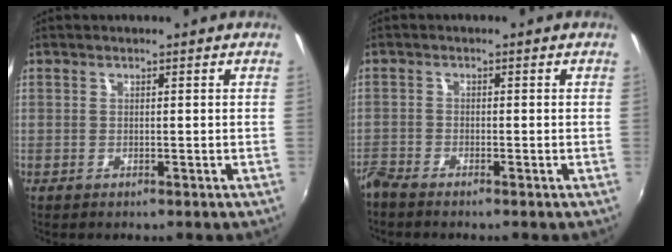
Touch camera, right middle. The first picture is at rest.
{"total": 3.1, "force": [-2.9, 0.3, 1.0], "torque": [-0.035, -0.013, -0.062]}